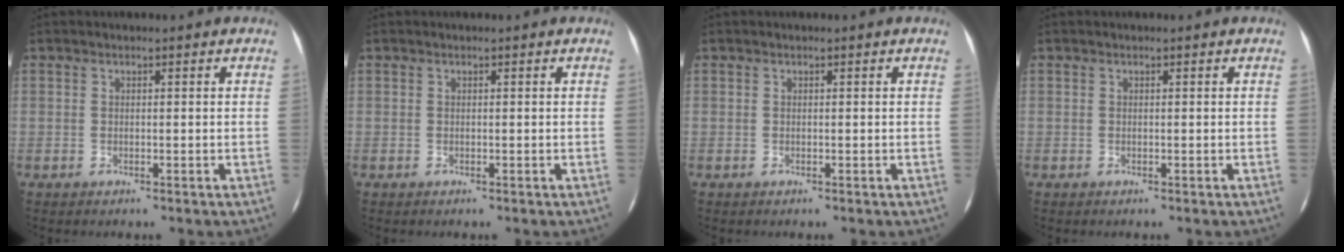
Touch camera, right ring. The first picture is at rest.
{"total": 0.0}
{"total": 0.0}
{"total": 0.0}